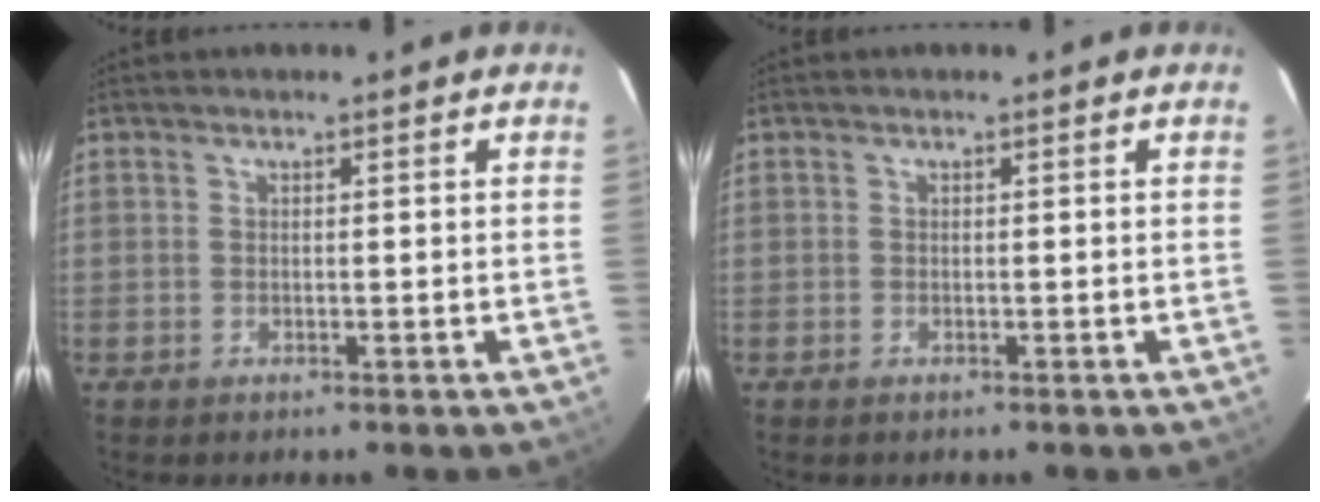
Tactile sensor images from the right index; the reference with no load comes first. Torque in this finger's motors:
{"motor_torque": [-0.05, -0.04, 0.02, 0.00]}